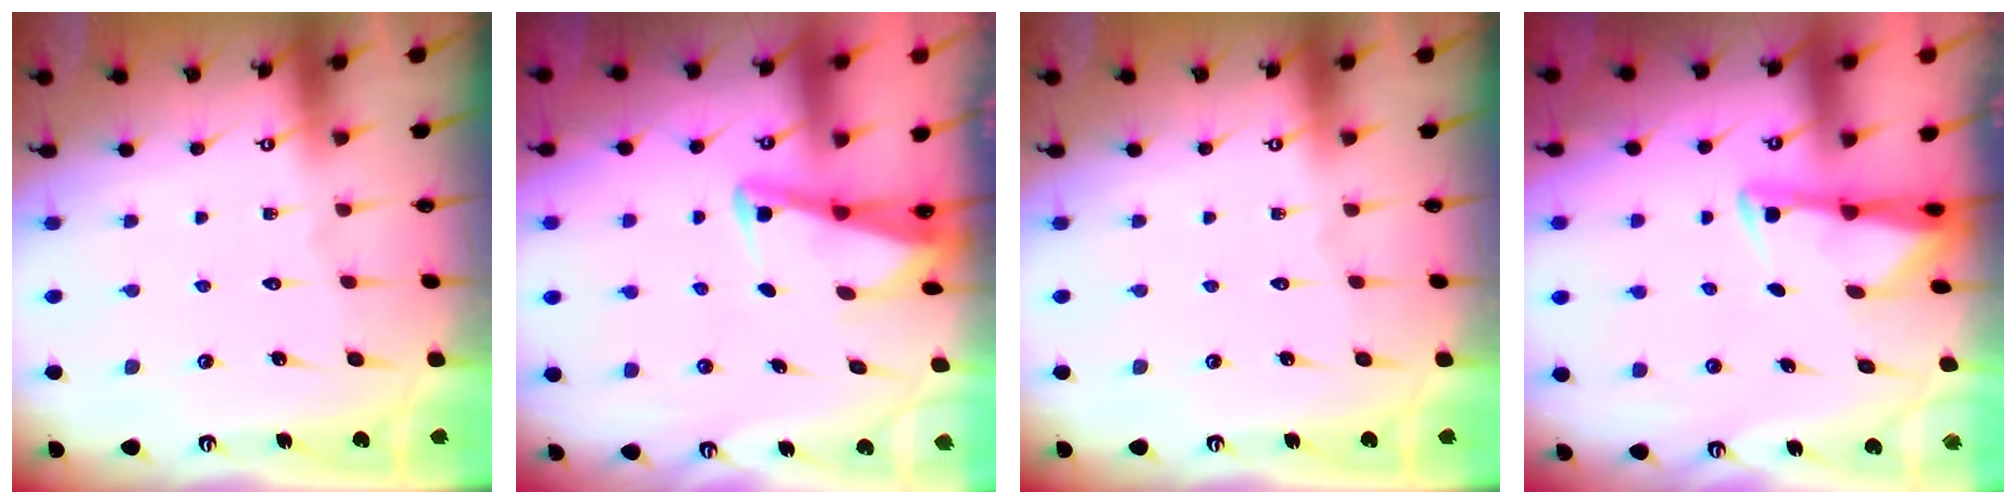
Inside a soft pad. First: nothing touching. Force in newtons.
{"total": 3.0, "press": 2.9, "slide": 0.3}
{"total": 0.0}
{"total": 3.4, "press": 3.4, "slide": 0.5}